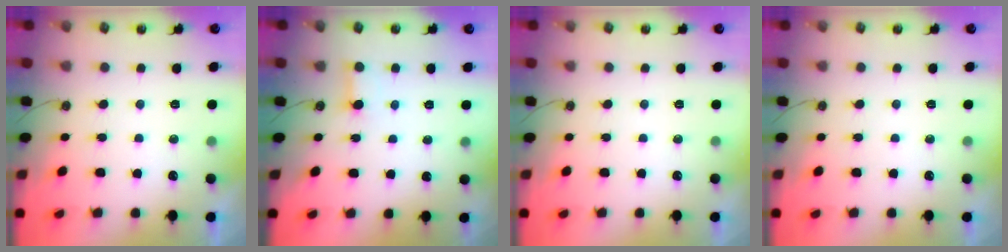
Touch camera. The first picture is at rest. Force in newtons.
{"total": 2.2, "press": 2.2, "slide": 0.1}
{"total": 0.0}
{"total": 0.0}